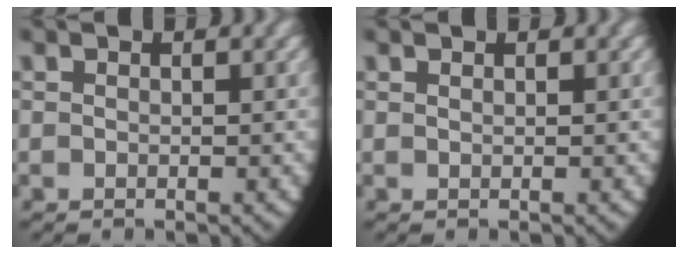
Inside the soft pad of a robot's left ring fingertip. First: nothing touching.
{"total": 0.6, "force": [0.3, -0.4, 0.2], "torque": [-0.004, -0.004, 0.010]}